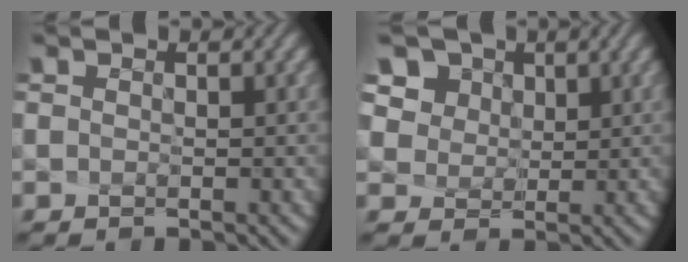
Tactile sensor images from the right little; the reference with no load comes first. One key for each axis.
{"total": 10.4, "fx": 6.2, "fy": 7.1, "fz": 4.4, "tx": -0.133, "ty": 0.009, "tz": 0.133}